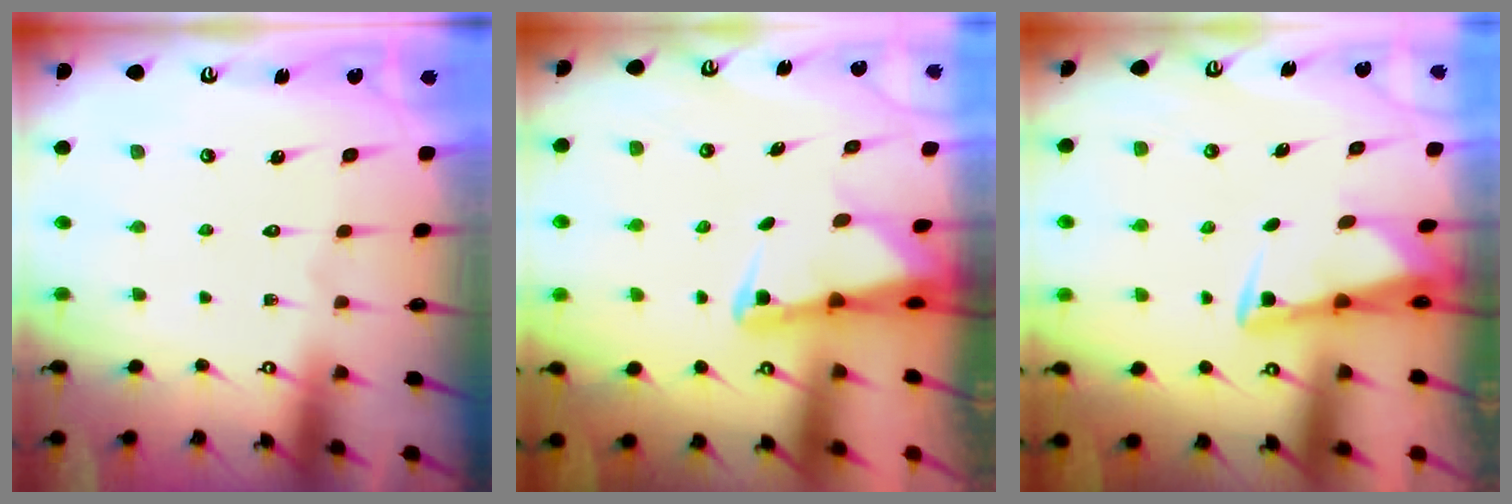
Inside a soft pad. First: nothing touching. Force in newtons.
{"total": 2.7, "press": 2.7, "slide": 0.5}
{"total": 2.7, "press": 2.7, "slide": 0.5}